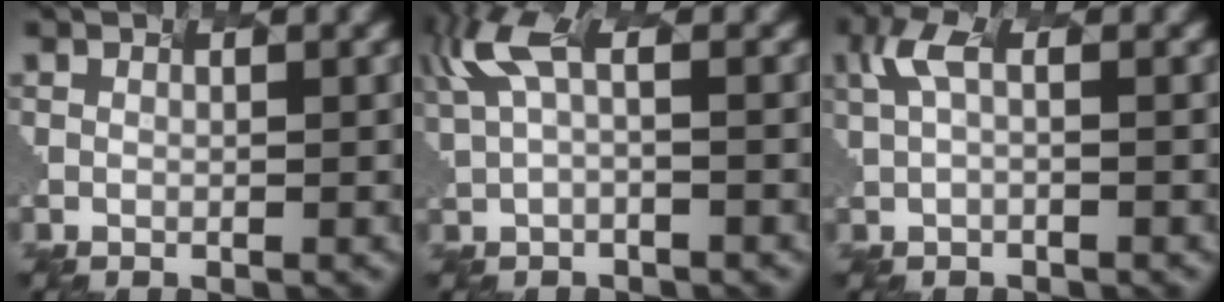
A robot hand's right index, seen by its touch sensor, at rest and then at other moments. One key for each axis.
{"total": 3.5, "fx": 0.5, "fy": 0.4, "fz": 3.4, "tx": -0.088, "ty": 0.016, "tz": 0.045}
{"total": 1.5, "fx": -0.6, "fy": -0.2, "fz": 1.4, "tx": -0.044, "ty": 0.006, "tz": 0.022}